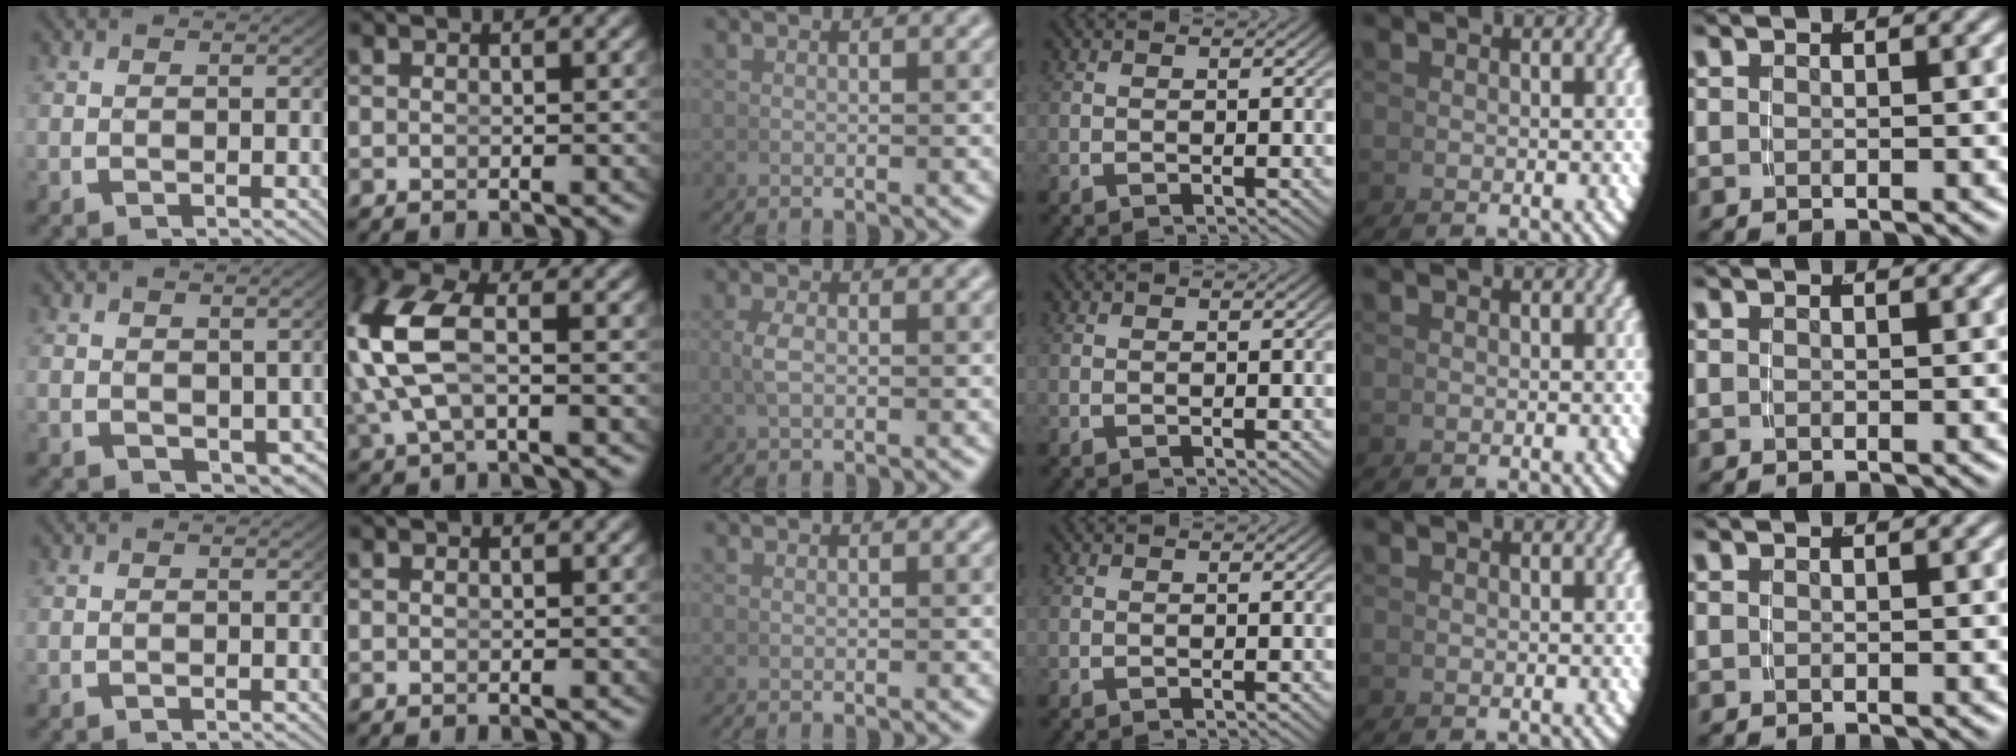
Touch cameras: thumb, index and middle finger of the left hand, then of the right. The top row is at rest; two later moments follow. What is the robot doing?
{"motion": "lift_and_place", "object": "bowl"}